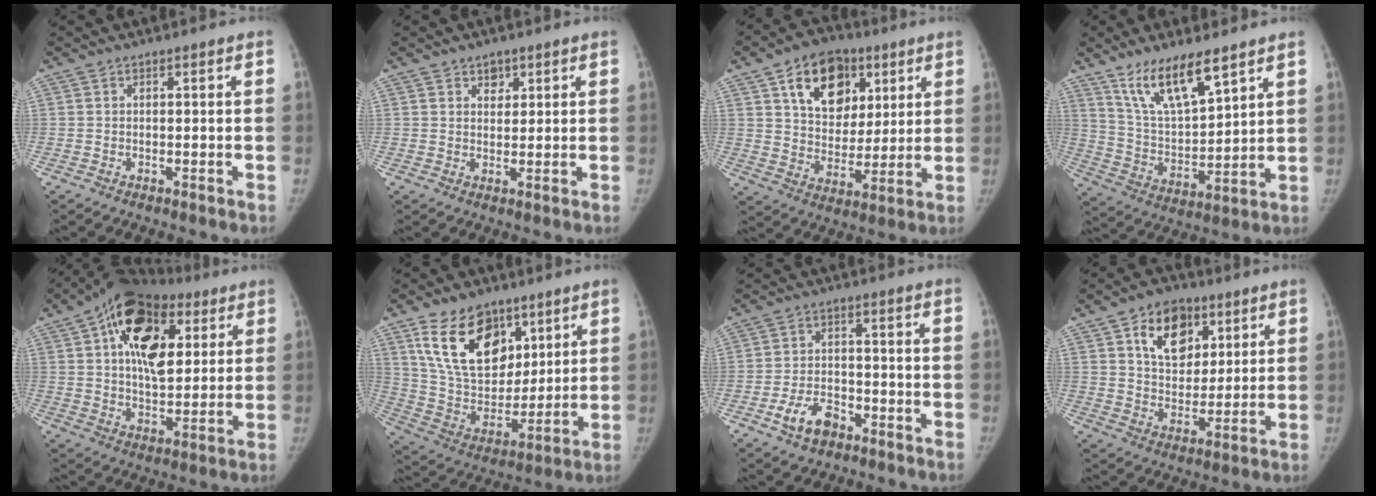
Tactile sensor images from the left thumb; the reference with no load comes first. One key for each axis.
{"total": 2.6, "fx": 1.5, "fy": 1.9, "fz": 0.9, "tx": 0.006, "ty": -0.010, "tz": 0.025}
{"total": 16.3, "fx": 7.3, "fy": 11.3, "fz": 9.2, "tx": -0.102, "ty": -0.021, "tz": 0.124}
{"total": 13.6, "fx": 9.2, "fy": 4.3, "fz": 8.9, "tx": -0.140, "ty": -0.053, "tz": 0.187}
{"total": 19.4, "fx": 6.8, "fy": 11.4, "fz": 14.1, "tx": -0.187, "ty": -0.007, "tz": 0.100}
{"total": 19.5, "fx": 10.2, "fy": 12.5, "fz": 11.0, "tx": -0.148, "ty": -0.046, "tz": 0.195}
{"total": 6.9, "fx": -4.0, "fy": 4.2, "fz": 3.8, "tx": -0.061, "ty": 0.027, "tz": -0.067}
{"total": 13.2, "fx": 6.0, "fy": 9.0, "fz": 7.5, "tx": -0.077, "ty": -0.022, "tz": 0.104}